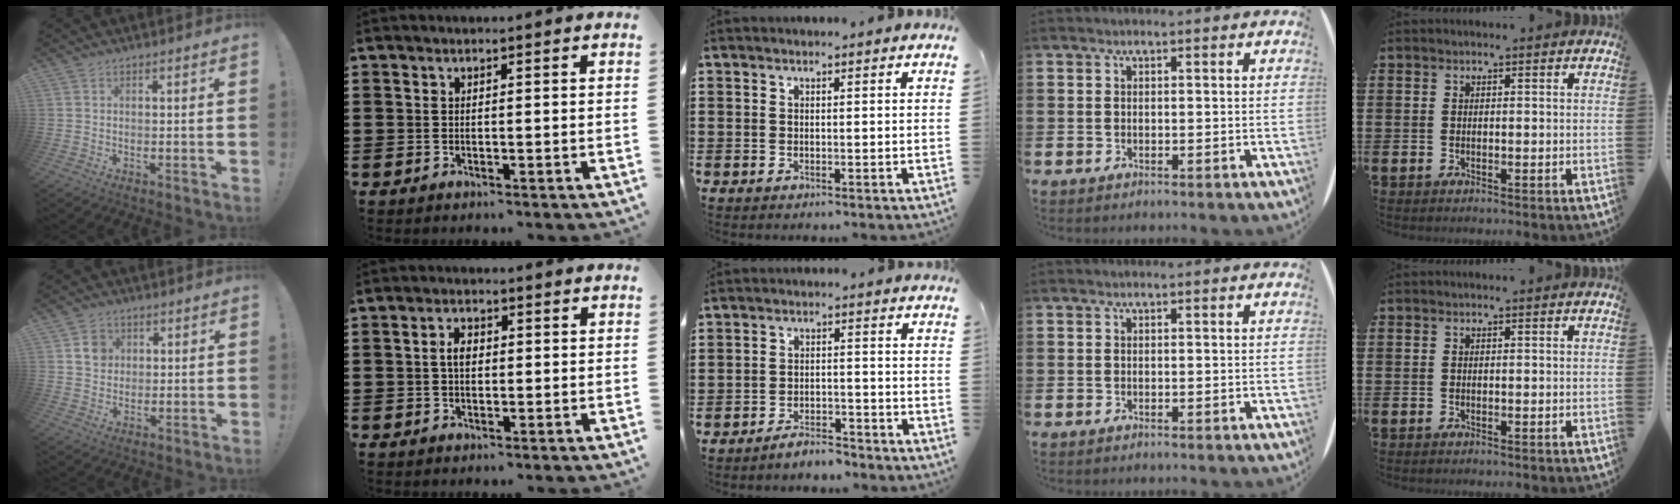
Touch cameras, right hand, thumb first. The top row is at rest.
{"thumb": {"total": 5.5, "force": [1.9, 5.0, 1.5], "torque": [-0.002, -0.008, 0.033]}, "index": {"total": 2.7, "force": [0.2, 1.5, 2.2], "torque": [-0.043, 0.008, 0.001]}, "middle": {"total": 3.6, "force": [-3.6, 0.5, 0.4], "torque": [-0.009, 0.006, -0.072]}}